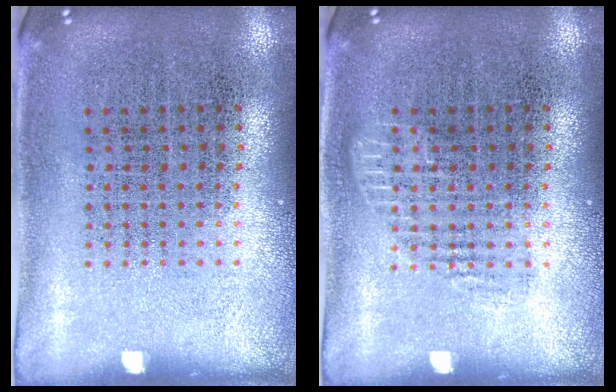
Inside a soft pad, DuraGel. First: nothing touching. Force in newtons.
{"total": 1.3, "press": 1.2, "slide": 0.4}